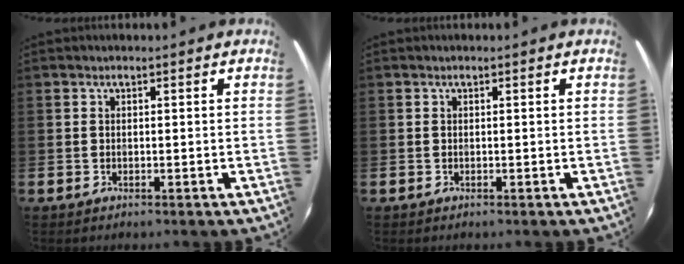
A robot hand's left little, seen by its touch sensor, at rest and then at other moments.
{"total": 0.0}